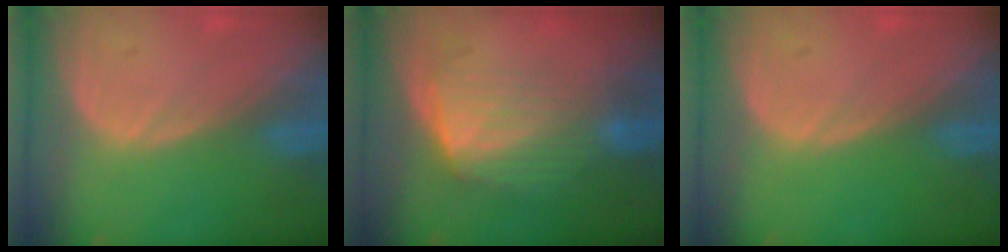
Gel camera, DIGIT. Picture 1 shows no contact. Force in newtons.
{"total": 6.8, "press": 6.4, "slide": 2.5}
{"total": 0.0}